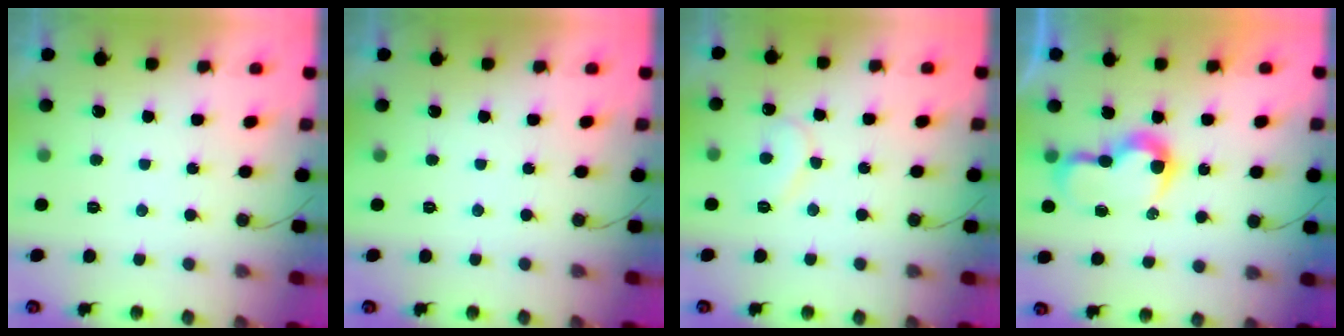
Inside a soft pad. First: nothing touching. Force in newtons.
{"total": 0.0}
{"total": 8.0, "press": 7.9, "slide": 0.7}
{"total": 8.7, "press": 8.7, "slide": 0.3}